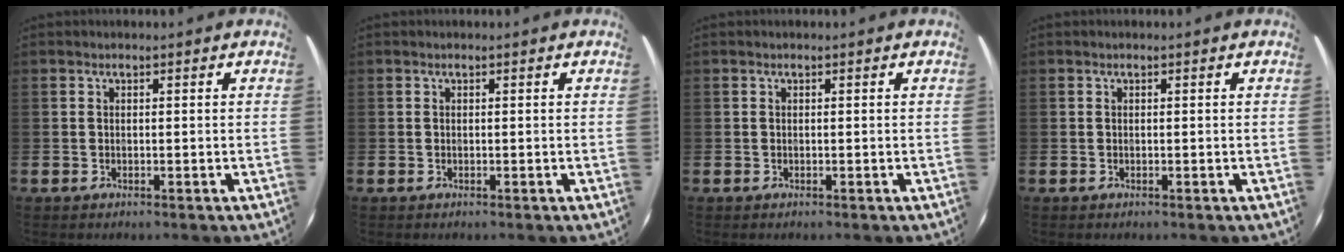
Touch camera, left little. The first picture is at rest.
{"total": 0.0}
{"total": 0.0}
{"total": 0.0}